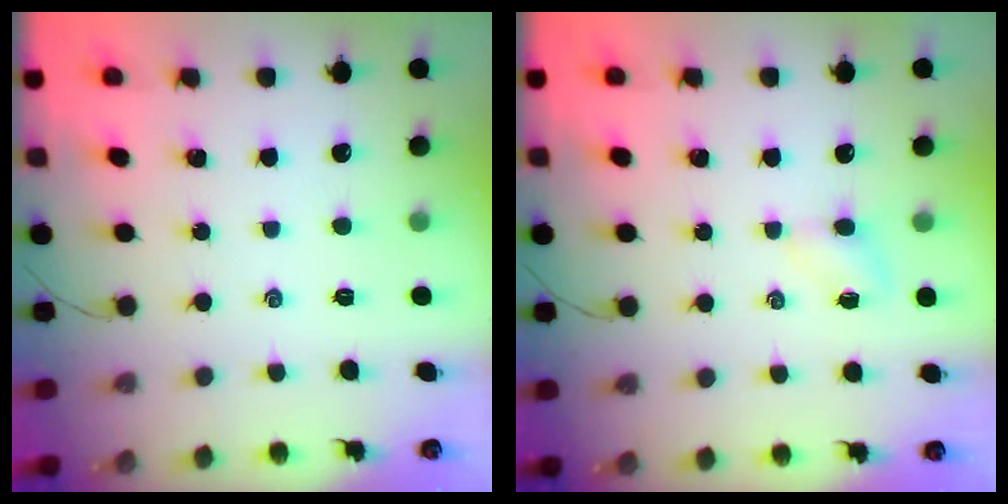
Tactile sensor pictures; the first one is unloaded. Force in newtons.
{"total": 2.8, "press": 2.6, "slide": 1.0}